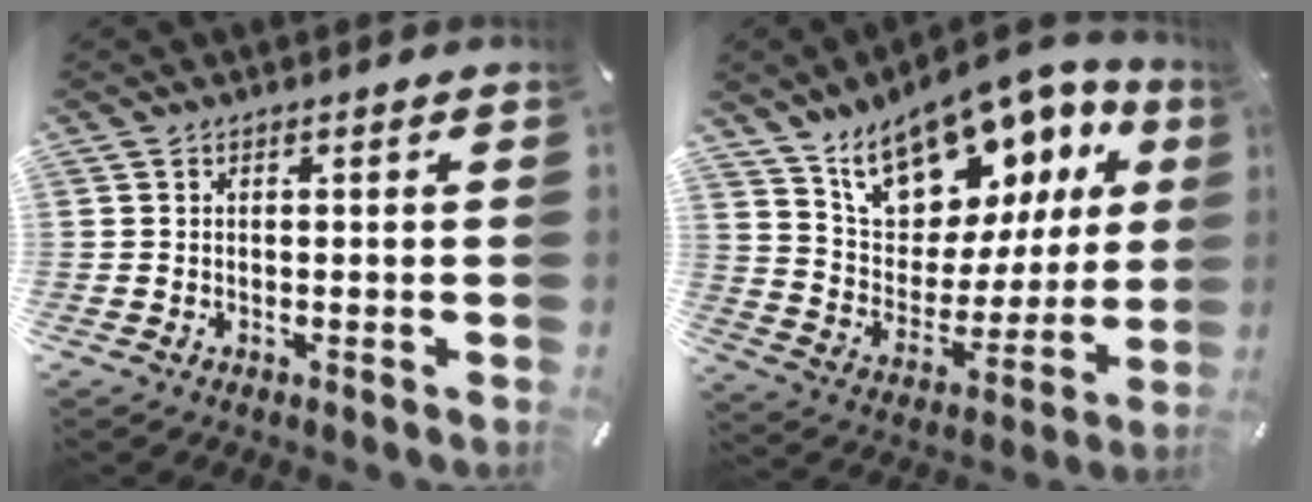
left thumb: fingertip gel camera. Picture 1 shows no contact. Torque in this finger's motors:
{"motor_torque": [2.49, 2.52, 1.63, -1.14, 0.50]}